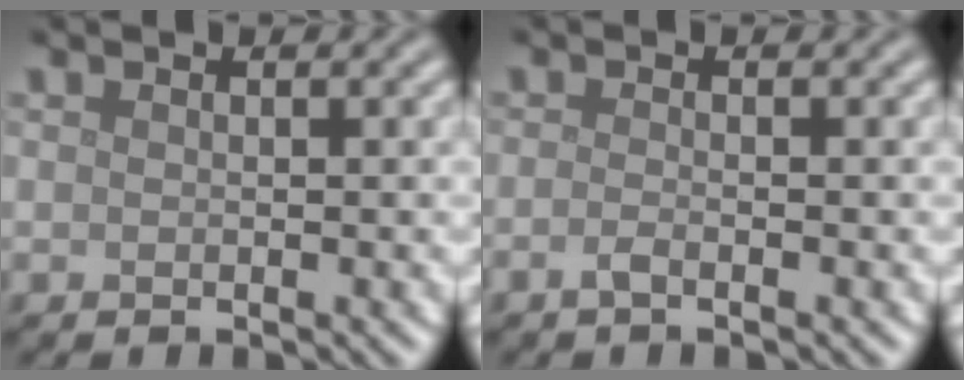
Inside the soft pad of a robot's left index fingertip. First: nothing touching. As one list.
[{"total": 1.1, "force": [-0.6, 0.3, 0.8], "torque": [-0.017, 0.000, -0.015]}]